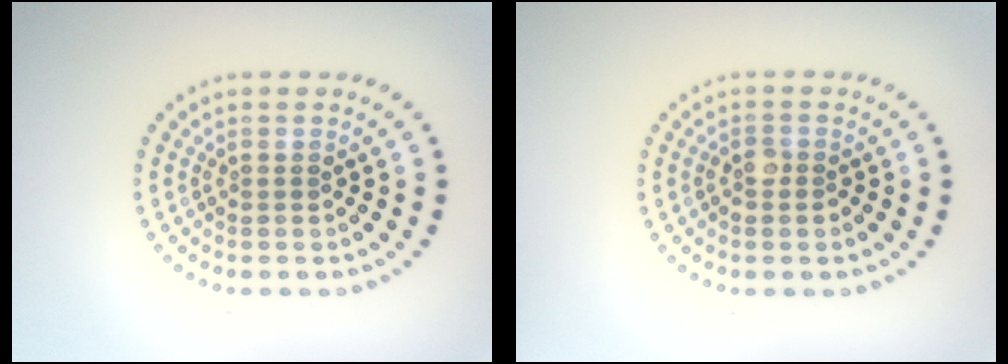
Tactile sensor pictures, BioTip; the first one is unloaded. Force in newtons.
{"total": 1.4, "press": 1.3, "slide": 0.5}